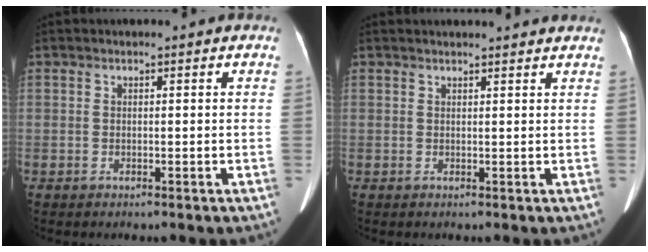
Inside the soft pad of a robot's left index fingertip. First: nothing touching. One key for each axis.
{"total": 6.4, "fx": 6.1, "fy": 0.5, "fz": 1.8, "tx": -0.020, "ty": 0.023, "tz": 0.062}